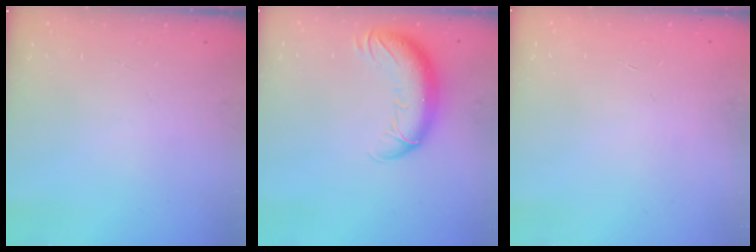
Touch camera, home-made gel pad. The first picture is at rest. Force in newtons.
{"total": 13.4, "press": 13.0, "slide": 3.2}
{"total": 0.6, "press": 0.6, "slide": 0.2}